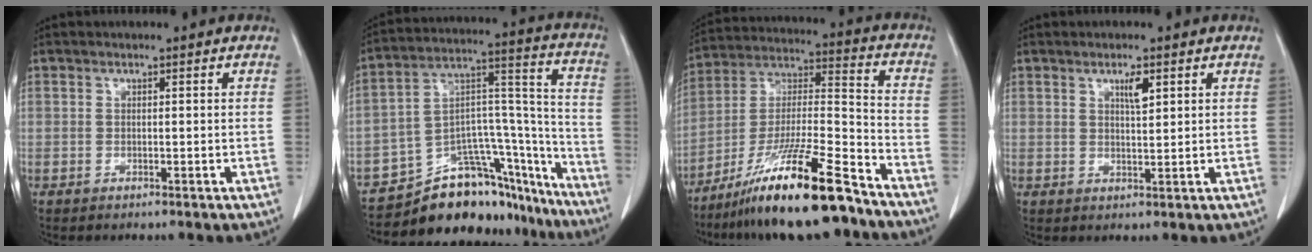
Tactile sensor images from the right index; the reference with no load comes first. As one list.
[{"total": 21.0, "force": [-17.9, 7.9, 7.6], "torque": [-0.093, 0.068, -0.270]}, {"total": 18.5, "force": [-13.1, 1.6, 13.0], "torque": [-0.245, -0.013, -0.230]}, {"total": 2.6, "force": [1.4, 0.0, 2.2], "torque": [-0.043, -0.005, 0.027]}]